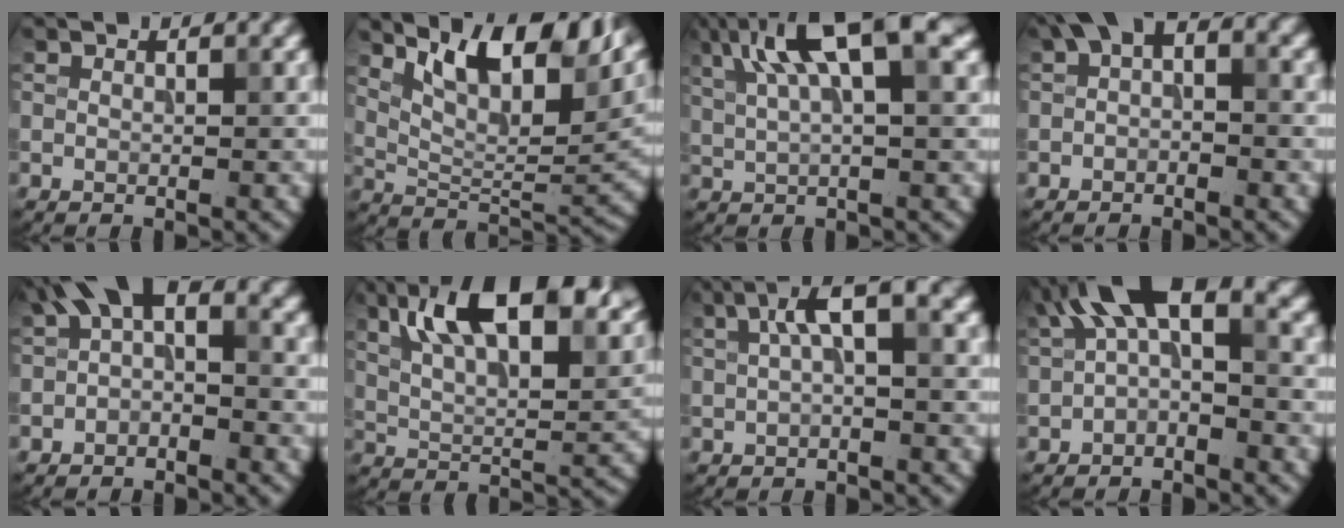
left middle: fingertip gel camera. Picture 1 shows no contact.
{"total": 13.3, "force": [7.5, 5.0, 9.7], "torque": [-0.140, 0.019, 0.123]}
{"total": 7.9, "force": [3.6, 2.1, 6.8], "torque": [-0.120, 0.019, 0.065]}
{"total": 3.1, "force": [0.4, 1.8, 2.5], "torque": [-0.033, 0.013, -0.006]}
{"total": 5.0, "force": [0.4, 2.7, 4.2], "torque": [-0.063, 0.020, -0.011]}
{"total": 14.1, "force": [8.0, 5.4, 10.2], "torque": [-0.154, 0.016, 0.115]}
{"total": 4.2, "force": [1.4, 1.1, 3.9], "torque": [-0.069, 0.014, 0.017]}
{"total": 6.8, "force": [1.6, 3.0, 5.9], "torque": [-0.100, 0.023, 0.012]}